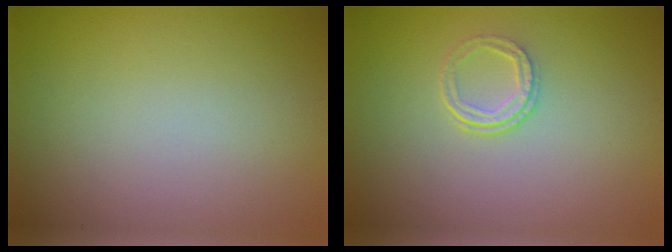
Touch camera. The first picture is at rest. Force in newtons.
{"total": 1.7, "press": 1.1, "slide": 1.4}